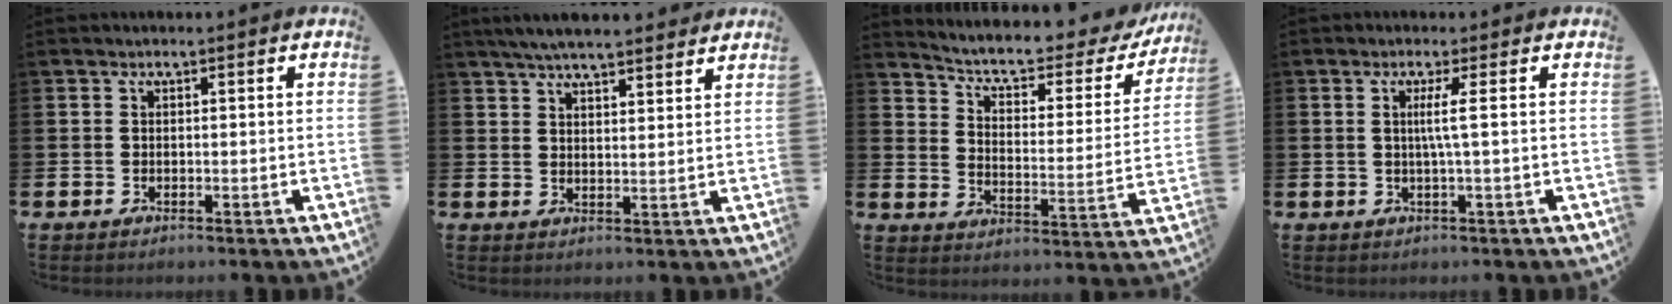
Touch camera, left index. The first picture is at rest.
{"total": 5.3, "force": [5.1, 0.5, 1.4], "torque": [-0.040, -0.017, 0.093]}
{"total": 6.0, "force": [5.1, 1.8, 2.7], "torque": [-0.076, -0.039, 0.079]}
{"total": 2.7, "force": [0.5, -0.8, 2.5], "torque": [-0.052, -0.004, 0.004]}